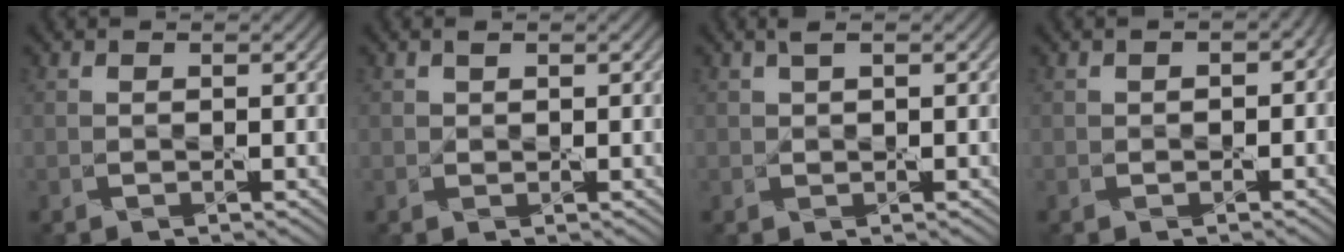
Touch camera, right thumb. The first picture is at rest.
{"total": 0.7, "force": [0.5, 0.5, 0.1], "torque": [-0.004, 0.003, 0.005]}
{"total": 1.2, "force": [0.7, 0.6, 0.8], "torque": [-0.020, 0.007, 0.013]}
{"total": 2.0, "force": [-0.5, 1.7, 1.0], "torque": [-0.008, -0.002, -0.010]}